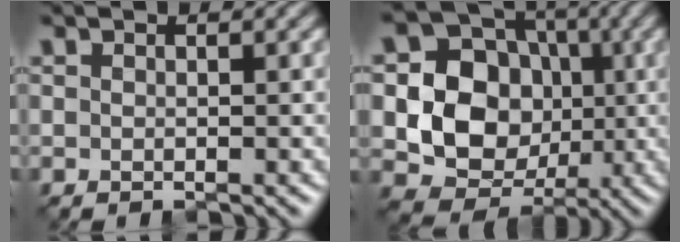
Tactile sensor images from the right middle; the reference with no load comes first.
{"total": 10.2, "force": [-0.4, 9.0, 4.7], "torque": [-0.078, -0.002, -0.020]}